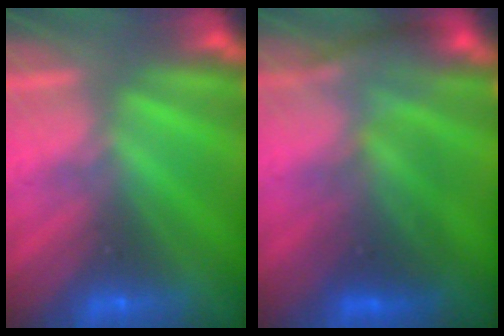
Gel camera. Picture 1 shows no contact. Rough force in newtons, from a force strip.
{"total": 2.7}